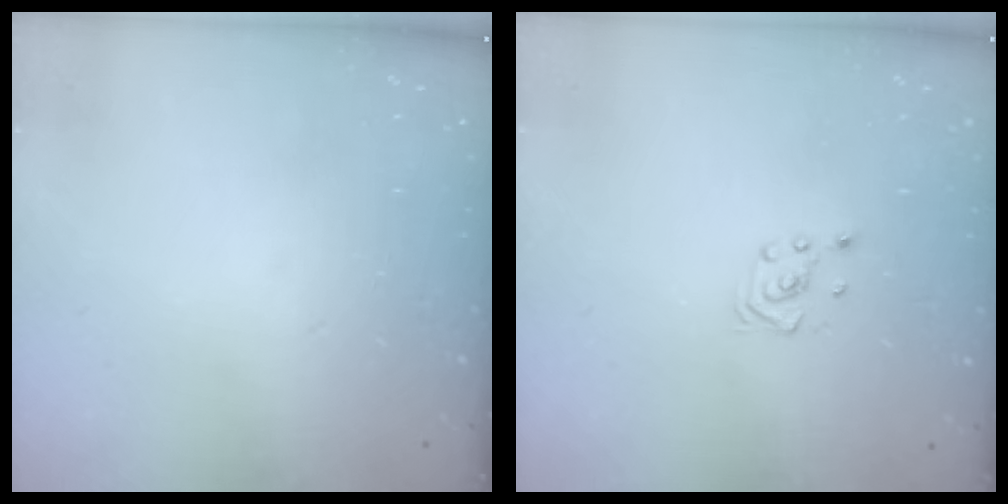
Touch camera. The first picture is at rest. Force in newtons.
{"total": 2.6, "press": 2.4, "slide": 1.0}